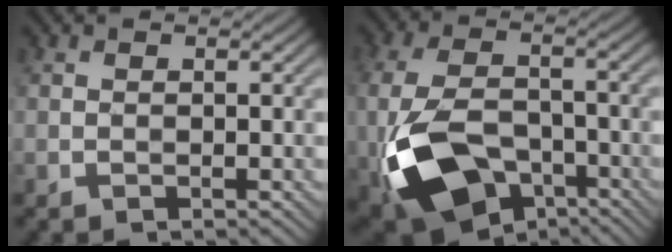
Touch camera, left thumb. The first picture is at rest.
{"total": 14.5, "force": [-6.4, 8.6, 9.8], "torque": [-0.246, -0.037, -0.116]}